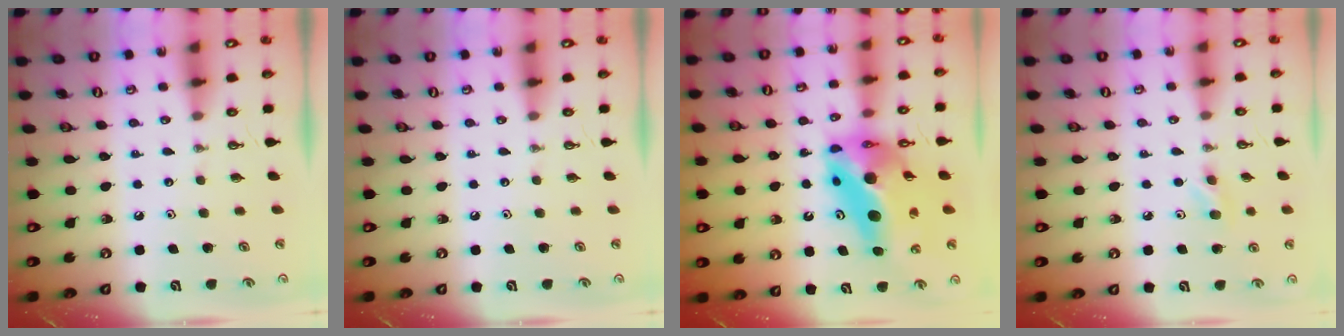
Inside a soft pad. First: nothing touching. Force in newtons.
{"total": 0.0}
{"total": 20.4, "press": 18.9, "slide": 7.6}
{"total": 5.0, "press": 4.8, "slide": 1.4}